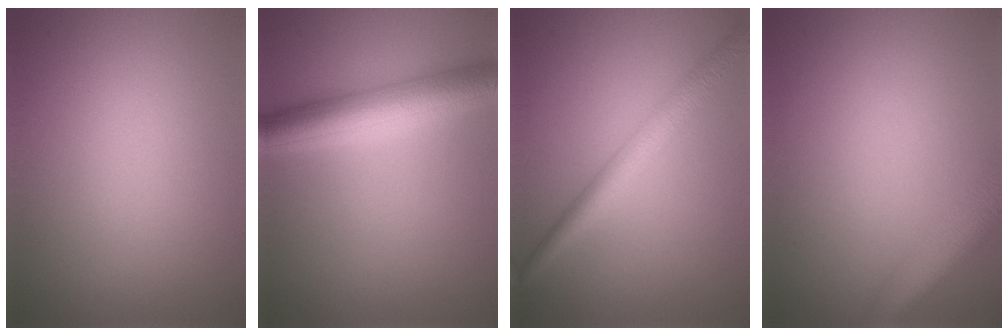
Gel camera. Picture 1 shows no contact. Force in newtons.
{"total": 6.0, "press": 6.0, "slide": 0.1}
{"total": 3.8, "press": 3.8, "slide": 0.1}
{"total": 4.9, "press": 4.9, "slide": 0.2}